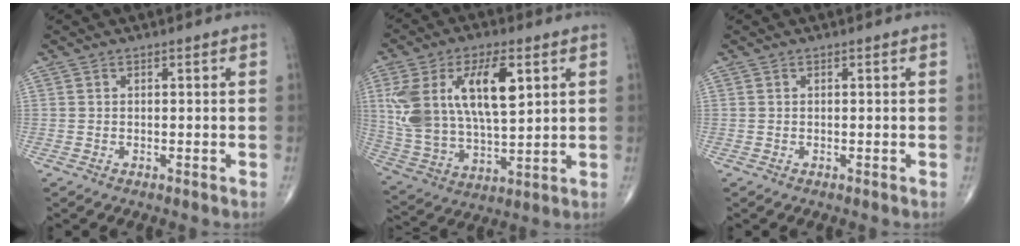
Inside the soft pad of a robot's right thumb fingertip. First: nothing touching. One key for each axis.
{"total": 20.1, "fx": 6.0, "fy": 9.5, "fz": 16.7, "tx": -0.315, "ty": -0.010, "tz": 0.115}
{"total": 0.0}